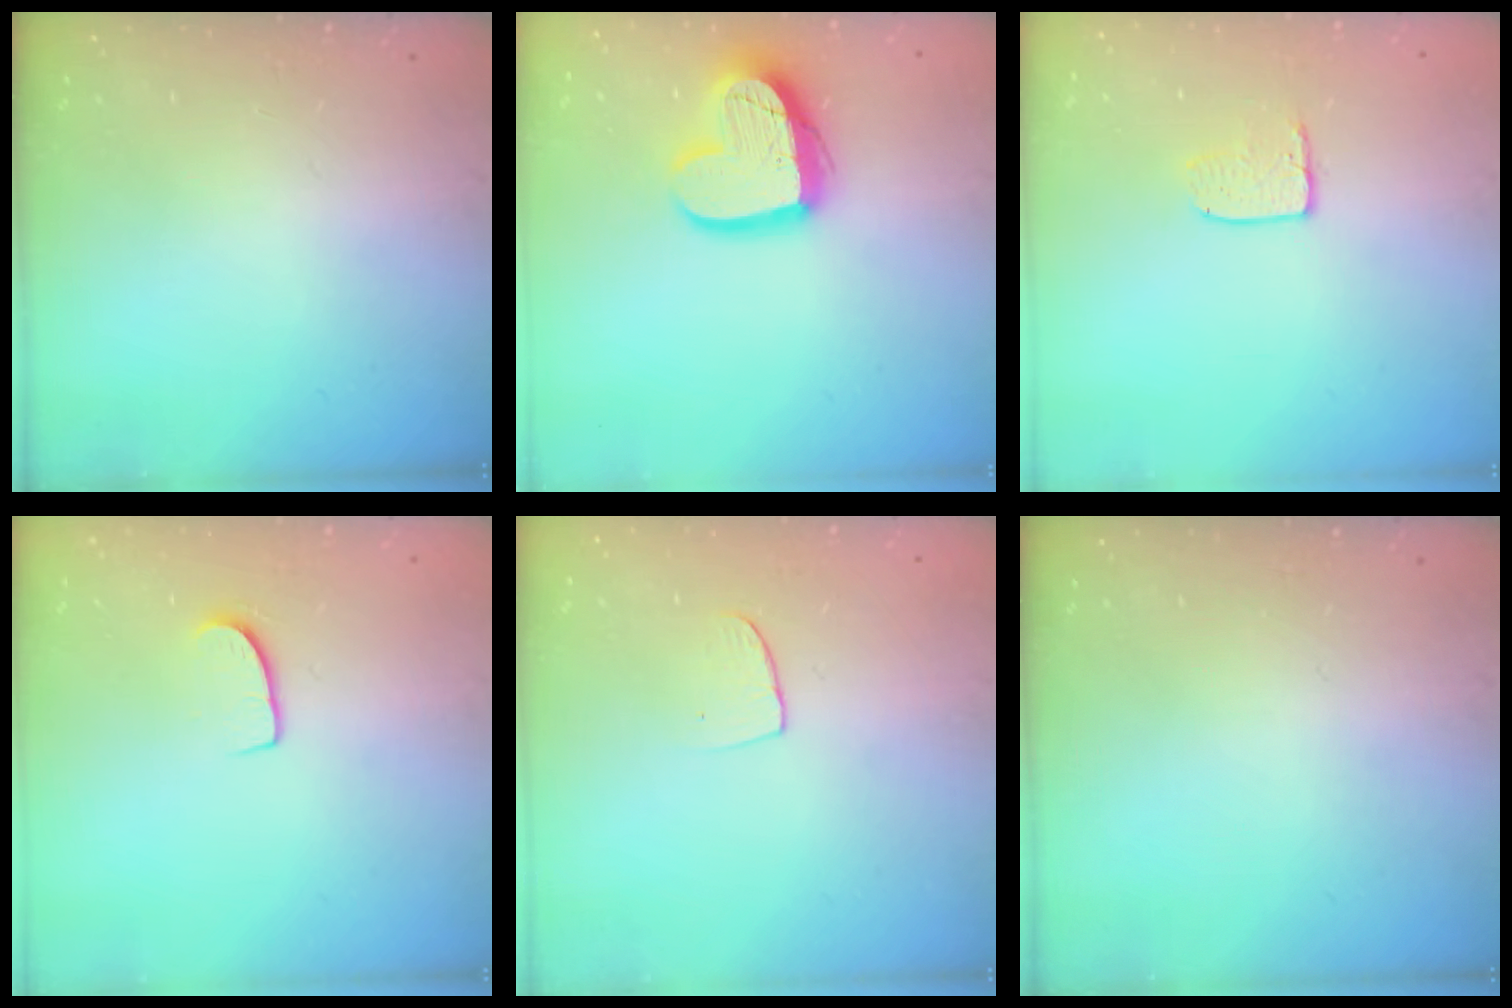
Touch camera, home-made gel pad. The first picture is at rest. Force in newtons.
{"total": 15.9, "press": 15.9, "slide": 1.3}
{"total": 5.8, "press": 5.8, "slide": 0.4}
{"total": 6.4, "press": 6.4, "slide": 0.6}
{"total": 5.5, "press": 5.5, "slide": 0.4}
{"total": 0.0}